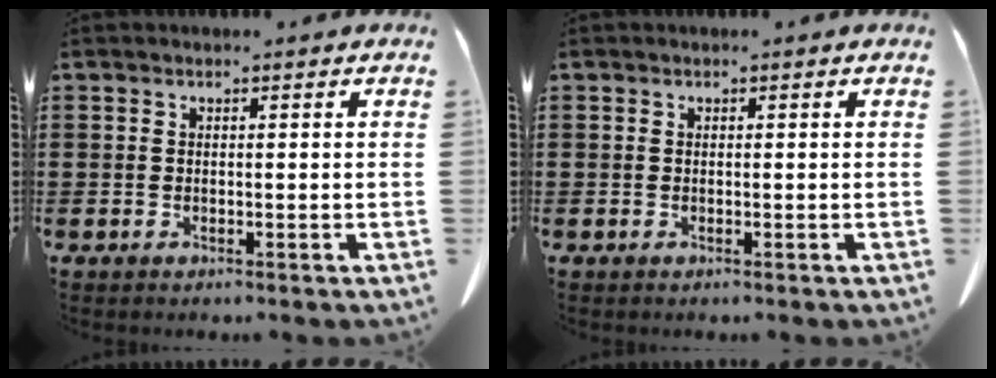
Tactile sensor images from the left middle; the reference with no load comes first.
{"total": 0.0}